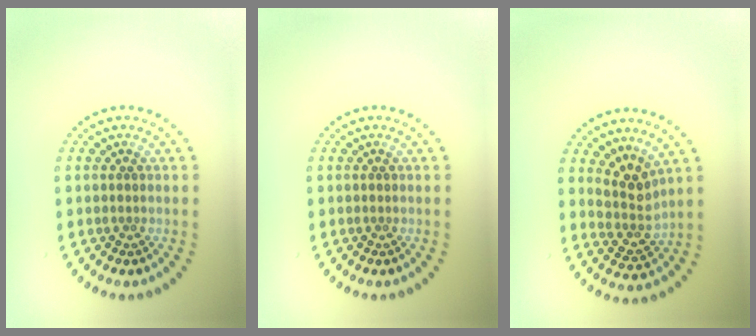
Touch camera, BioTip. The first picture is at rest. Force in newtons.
{"total": 0.0}
{"total": 2.8, "press": 2.2, "slide": 1.8}